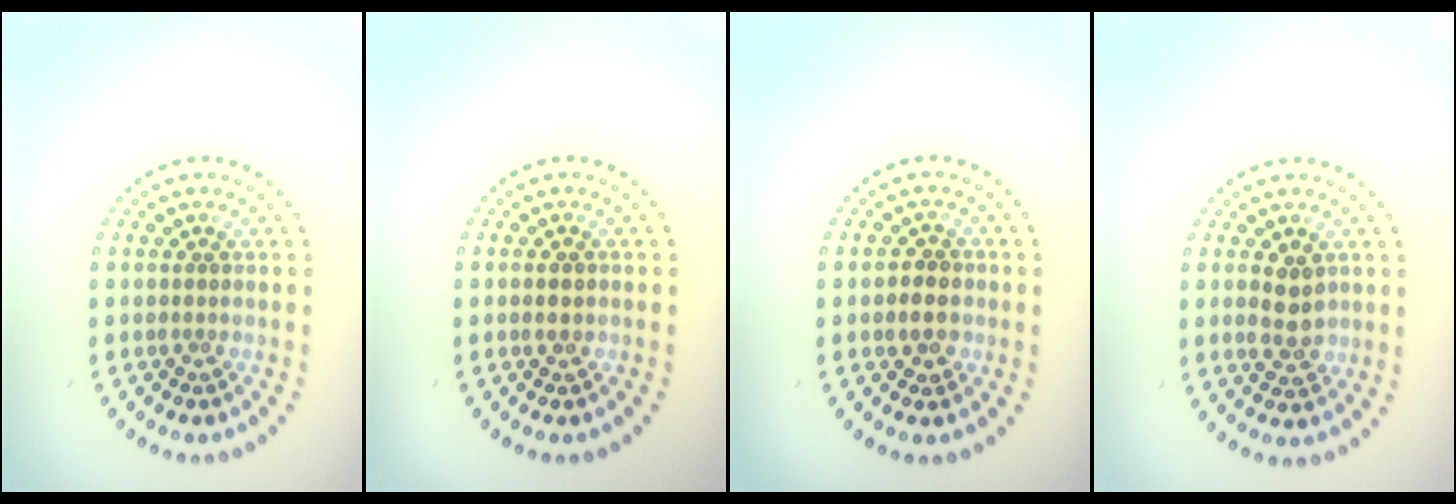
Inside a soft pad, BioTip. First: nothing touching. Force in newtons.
{"total": 1.5, "press": 1.5, "slide": 0.1}
{"total": 1.9, "press": 1.9, "slide": 0.5}
{"total": 2.8, "press": 2.8, "slide": 0.3}